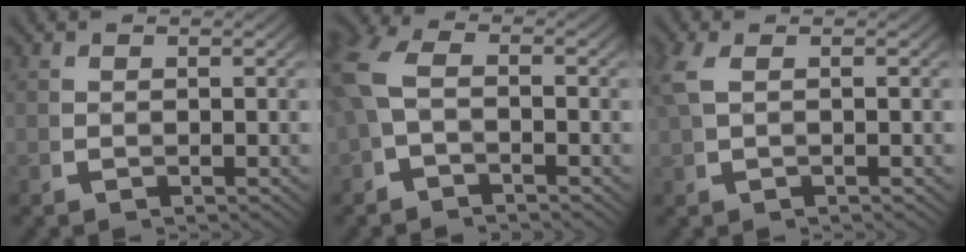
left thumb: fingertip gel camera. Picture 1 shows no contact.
{"total": 3.7, "force": [-0.3, 2.7, 2.5], "torque": [-0.063, -0.006, -0.005]}
{"total": 1.8, "force": [0.6, 0.4, 1.6], "torque": [-0.047, 0.001, 0.020]}